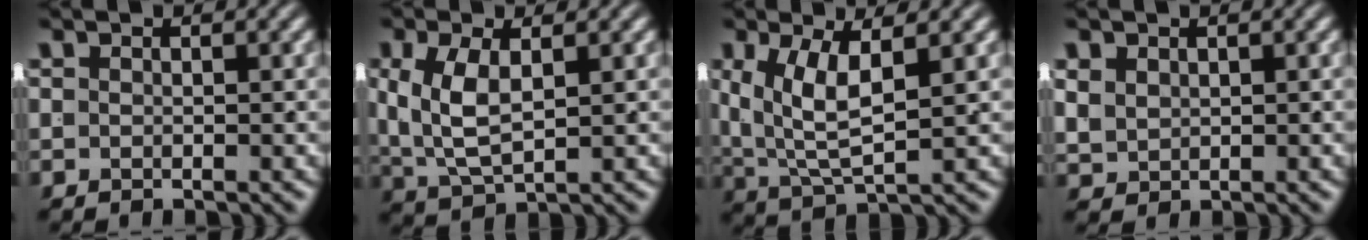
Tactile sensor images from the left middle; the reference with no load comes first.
{"total": 4.5, "force": [0.3, 2.7, 3.6], "torque": [-0.087, -0.023, 0.027]}
{"total": 5.4, "force": [0.9, 3.1, 4.3], "torque": [-0.098, -0.027, 0.033]}
{"total": 2.2, "force": [1.0, 1.7, 1.0], "torque": [-0.028, -0.009, 0.033]}